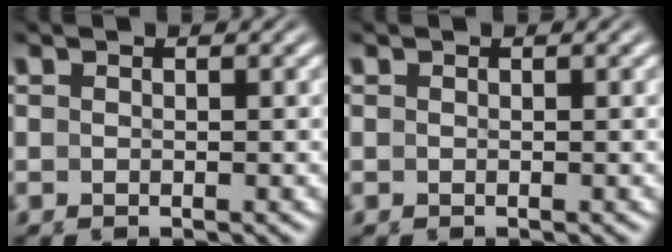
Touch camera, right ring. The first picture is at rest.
{"total": 0.0}